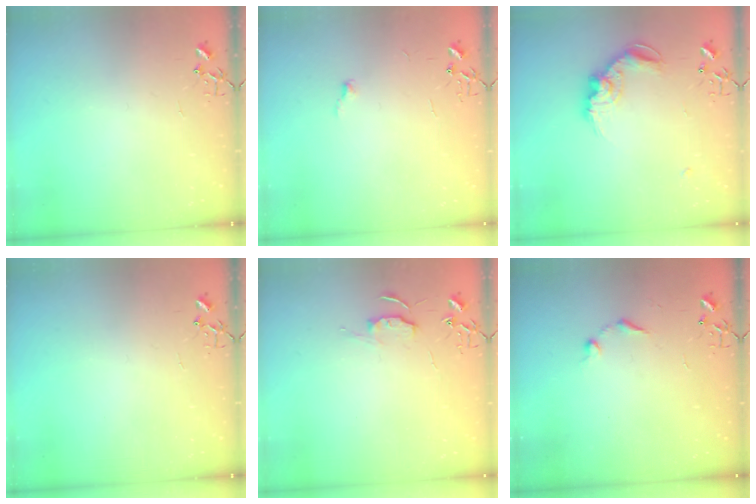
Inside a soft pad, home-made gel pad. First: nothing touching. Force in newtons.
{"total": 3.5, "press": 3.5, "slide": 0.4}
{"total": 12.7, "press": 12.7, "slide": 0.5}
{"total": 0.0}
{"total": 5.7, "press": 5.7, "slide": 0.6}
{"total": 7.1, "press": 7.1, "slide": 0.8}